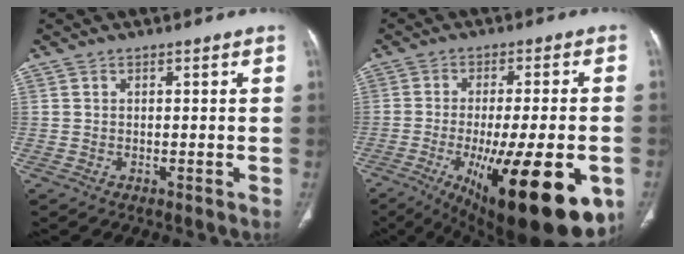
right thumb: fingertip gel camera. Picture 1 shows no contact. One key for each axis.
{"total": 25.2, "fx": -9.0, "fy": 7.7, "fz": 22.2, "tx": -0.283, "ty": -0.020, "tz": -0.113}